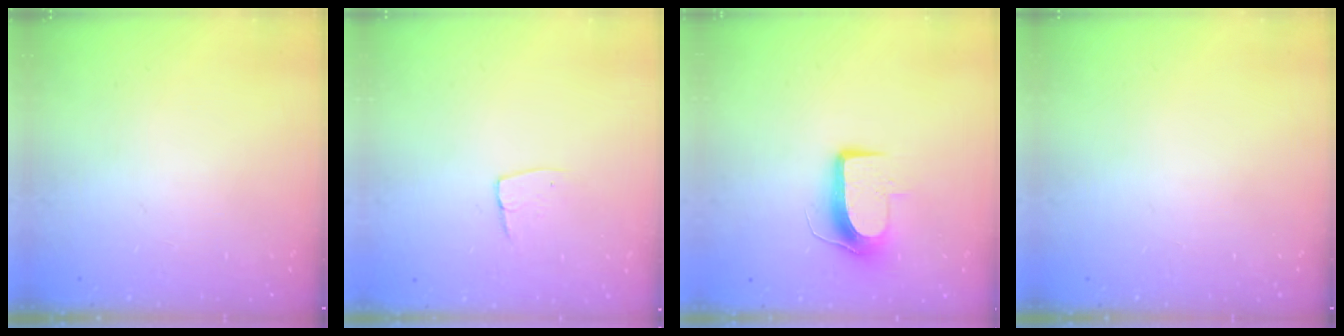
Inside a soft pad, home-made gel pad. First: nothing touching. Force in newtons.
{"total": 4.8, "press": 4.8, "slide": 0.3}
{"total": 9.6, "press": 9.6, "slide": 0.3}
{"total": 0.0}